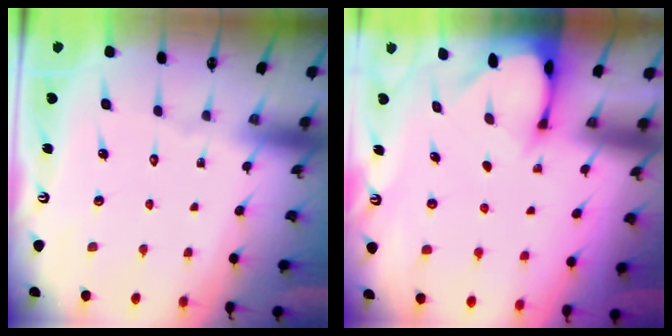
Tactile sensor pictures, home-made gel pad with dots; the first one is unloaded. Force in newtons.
{"total": 2.0, "press": 2.0, "slide": 0.1}